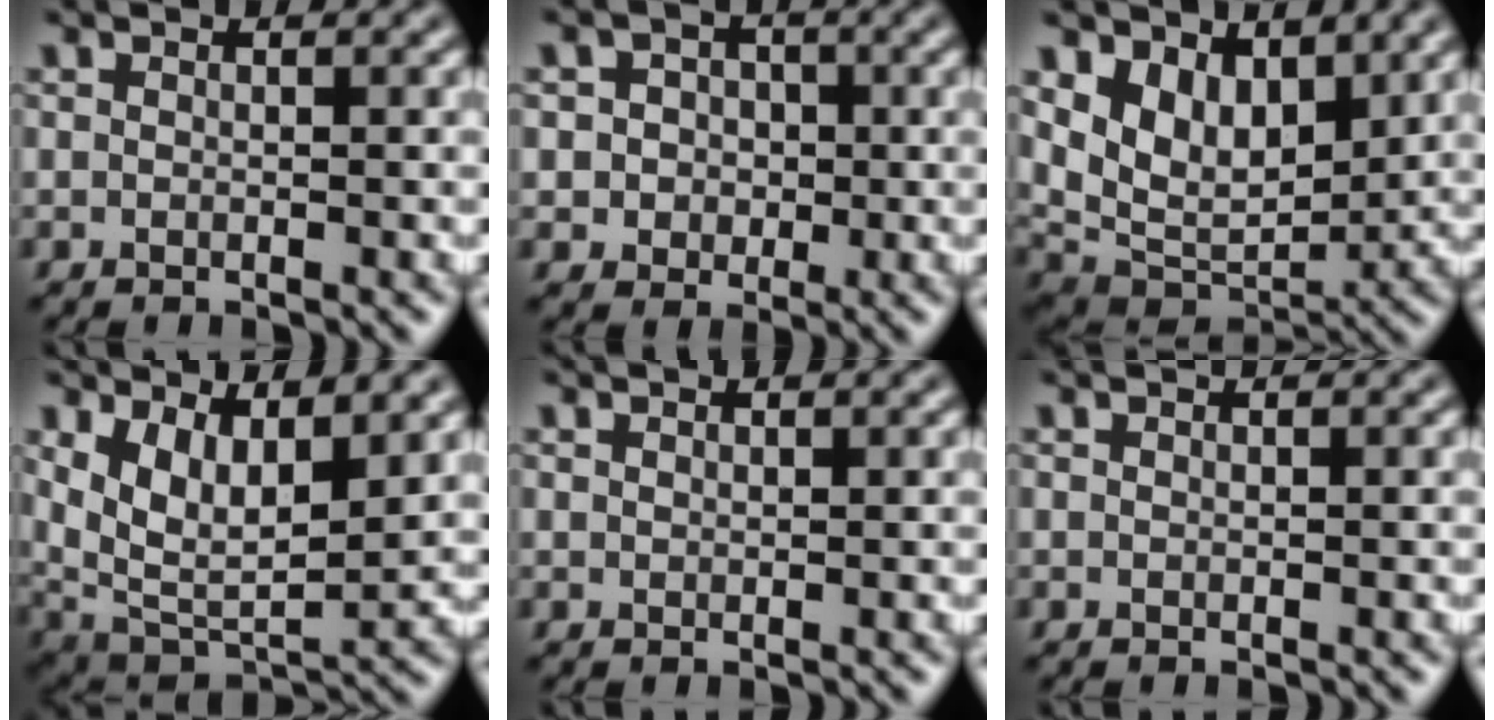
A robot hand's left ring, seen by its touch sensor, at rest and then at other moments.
{"total": 3.7, "force": [0.4, 3.5, 1.3], "torque": [-0.009, 0.007, -0.002]}
{"total": 7.2, "force": [3.2, 4.5, 4.6], "torque": [-0.083, -0.022, 0.056]}
{"total": 8.0, "force": [2.7, 4.2, 6.2], "torque": [-0.126, -0.022, 0.053]}
{"total": 0.5, "force": [0.4, 0.2, 0.1], "torque": [0.000, -0.001, 0.010]}
{"total": 0.0}